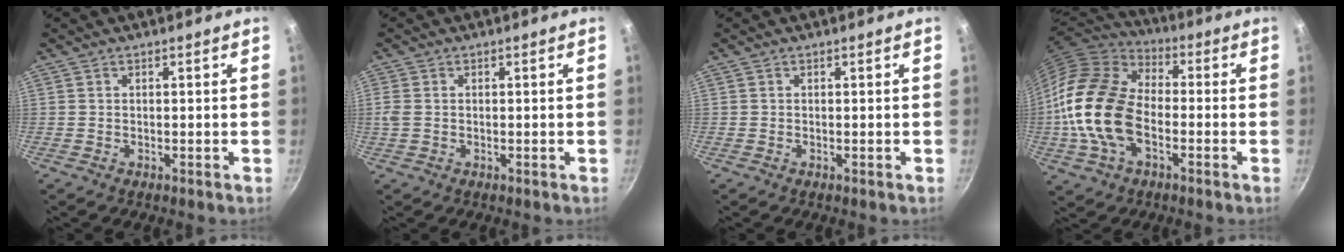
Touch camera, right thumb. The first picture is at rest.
{"total": 2.3, "force": [0.0, 1.7, 1.6], "torque": [-0.055, -0.001, -0.002]}
{"total": 0.0}
{"total": 19.0, "force": [-3.3, 11.9, 14.5], "torque": [-0.291, 0.026, -0.068]}